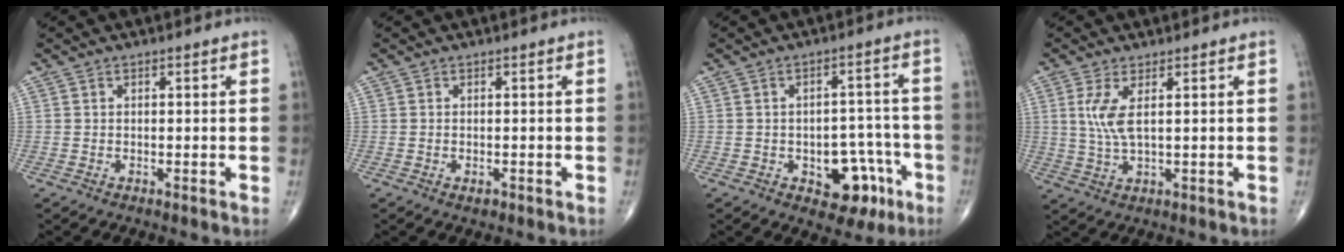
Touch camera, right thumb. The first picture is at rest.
{"total": 0.8, "force": [-0.3, 0.5, 0.6], "torque": [-0.007, -0.001, -0.002]}
{"total": 9.7, "force": [-4.0, 6.0, 6.4], "torque": [-0.041, 0.037, -0.044]}
{"total": 5.1, "force": [1.3, 1.4, 4.7], "torque": [-0.118, -0.009, 0.033]}